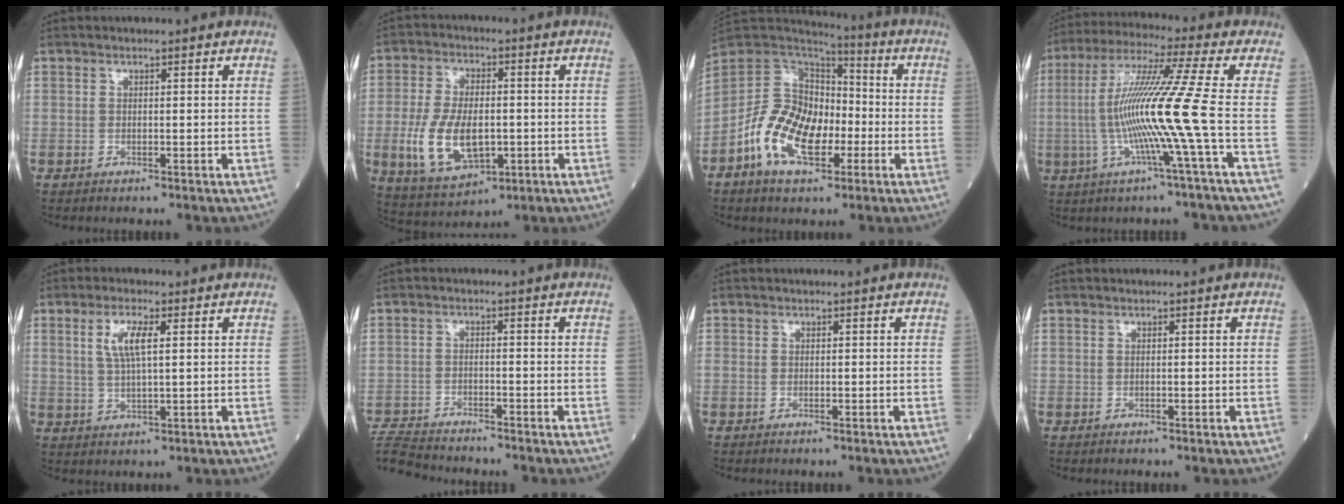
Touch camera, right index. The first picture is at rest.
{"total": 11.5, "force": [-2.2, 5.9, 9.6], "torque": [-0.202, -0.003, -0.027]}
{"total": 13.5, "force": [-4.3, 7.7, 10.2], "torque": [-0.215, 0.019, -0.076]}
{"total": 13.3, "force": [-2.1, -2.8, 12.9], "torque": [-0.253, -0.001, -0.044]}
{"total": 4.9, "force": [1.7, 0.8, 4.5], "torque": [-0.095, 0.004, 0.038]}
{"total": 7.0, "force": [-7.0, 0.4, 0.7], "torque": [-0.013, -0.012, -0.127]}
{"total": 0.0}
{"total": 0.0}